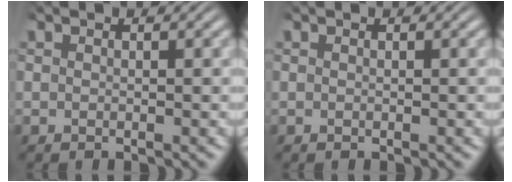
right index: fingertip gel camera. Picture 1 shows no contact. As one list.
[{"total": 0.0}]